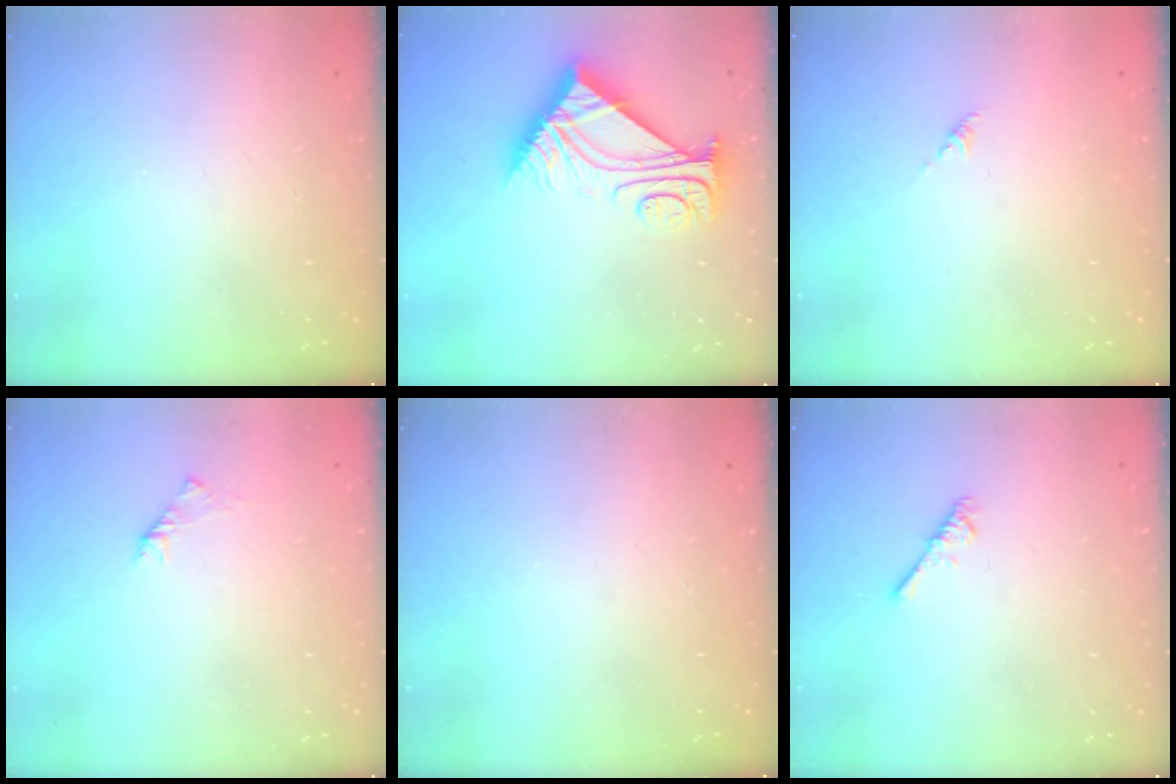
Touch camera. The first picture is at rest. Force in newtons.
{"total": 10.5, "press": 10.5, "slide": 0.5}
{"total": 0.0}
{"total": 2.0, "press": 1.9, "slide": 0.6}
{"total": 0.0}
{"total": 2.6, "press": 2.5, "slide": 0.5}